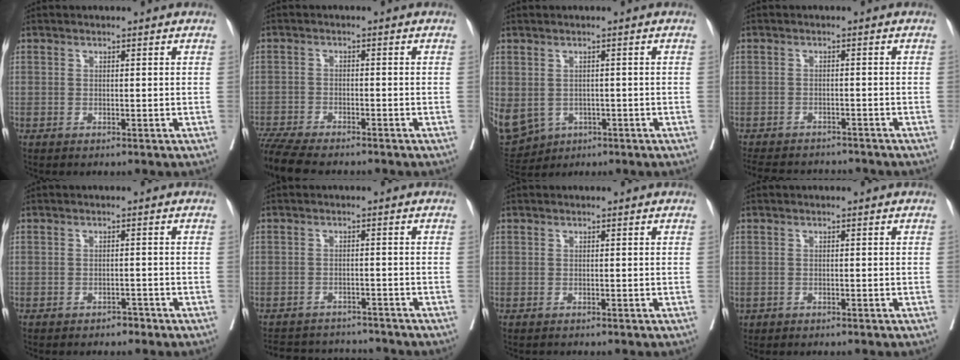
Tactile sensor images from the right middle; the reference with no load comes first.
{"total": 10.7, "force": [-9.4, 1.8, 4.8], "torque": [-0.085, -0.016, -0.150]}
{"total": 22.4, "force": [-7.2, 19.0, 9.4], "torque": [-0.336, -0.018, -0.088]}
{"total": 11.1, "force": [-10.1, 3.4, 3.2], "torque": [-0.067, 0.000, -0.133]}
{"total": 1.3, "force": [-1.1, 0.5, 0.5], "torque": [-0.008, 0.000, -0.014]}
{"total": 8.4, "force": [-7.9, 2.5, 0.9], "torque": [-0.014, 0.010, -0.106]}
{"total": 0.0}
{"total": 0.6, "force": [-0.3, 0.5, 0.2], "torque": [-0.011, 0.000, 0.001]}